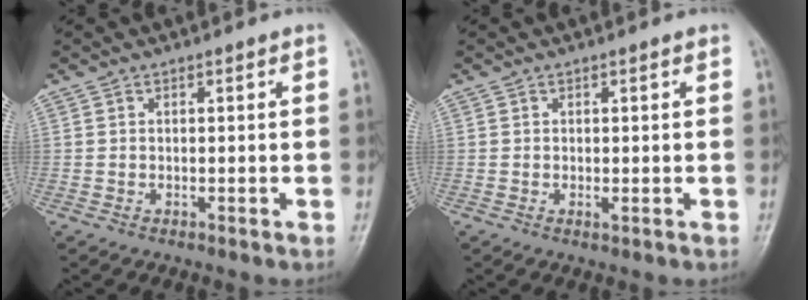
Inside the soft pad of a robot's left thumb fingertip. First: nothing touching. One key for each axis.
{"total": 1.0, "fx": 0.1, "fy": 0.3, "fz": 1.0, "tx": -0.014, "ty": -0.001, "tz": 0.002}